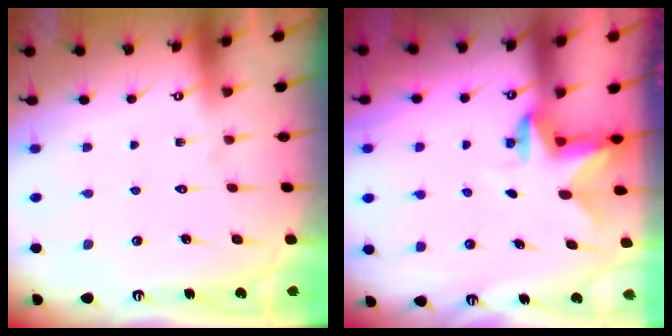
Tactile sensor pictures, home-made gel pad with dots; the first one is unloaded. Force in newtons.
{"total": 2.6, "press": 2.6, "slide": 0.5}